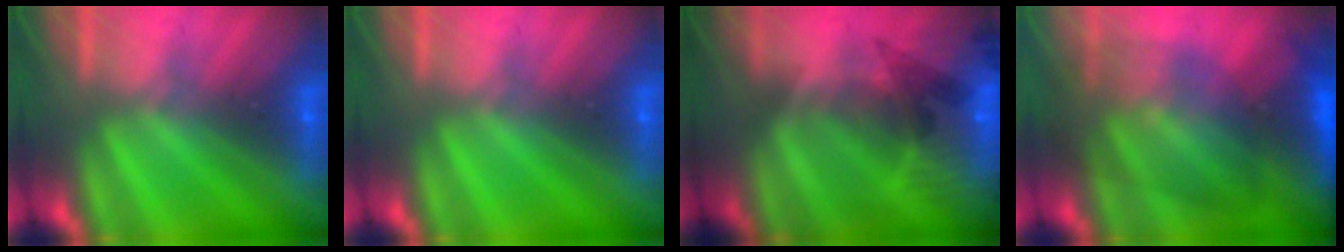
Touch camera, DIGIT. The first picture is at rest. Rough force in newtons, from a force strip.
{"total": 0.0}
{"total": 7.2}
{"total": 7.9}